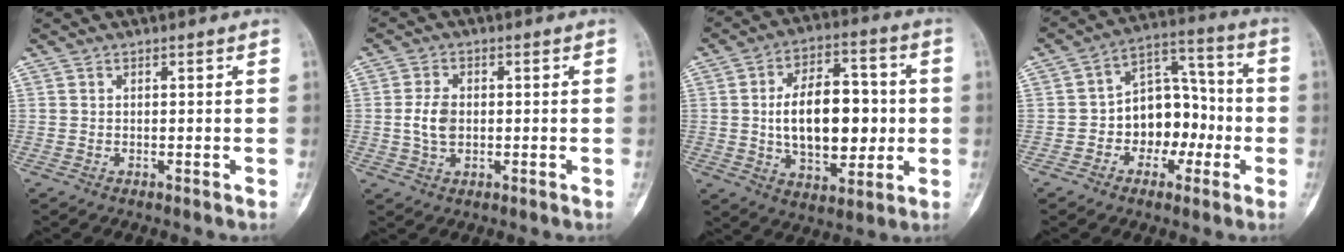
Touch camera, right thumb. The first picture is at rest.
{"total": 5.0, "force": [-0.1, 3.3, 3.7], "torque": [-0.065, 0.004, -0.004]}
{"total": 18.3, "force": [-0.1, 10.5, 14.9], "torque": [-0.199, 0.017, 0.004]}
{"total": 12.6, "force": [-2.7, 9.1, 8.3], "torque": [-0.076, 0.053, -0.051]}